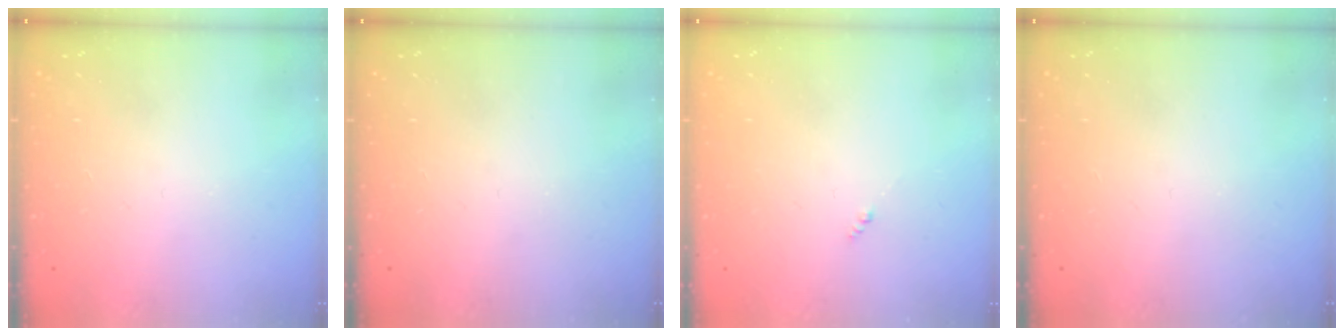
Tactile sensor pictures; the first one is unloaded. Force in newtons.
{"total": 0.0}
{"total": 0.0}
{"total": 0.0}